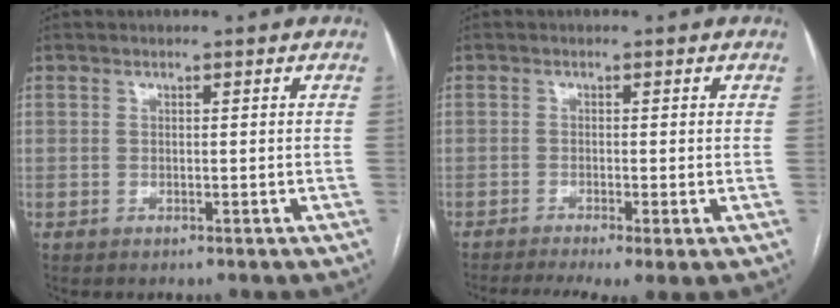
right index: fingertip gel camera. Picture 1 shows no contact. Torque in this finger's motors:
{"motor_torque": [1.02, -0.63, 0.08, 0.05]}